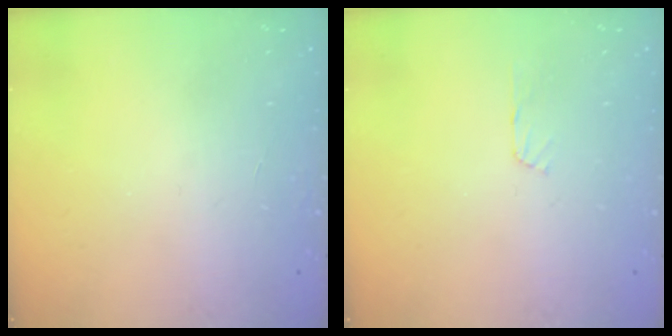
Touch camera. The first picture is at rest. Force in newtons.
{"total": 3.0, "press": 2.9, "slide": 0.4}